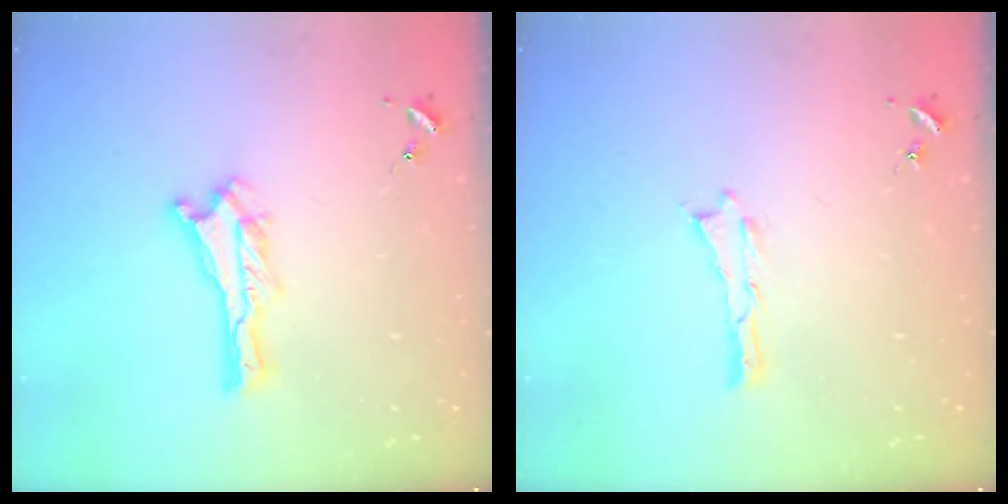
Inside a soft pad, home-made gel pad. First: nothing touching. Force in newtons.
{"total": 0.0}